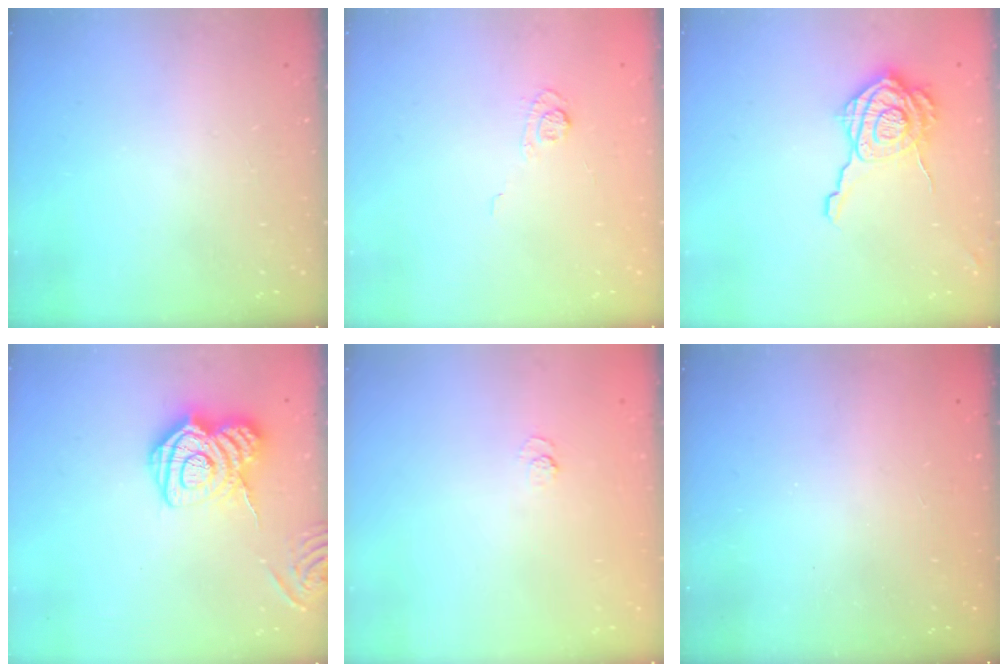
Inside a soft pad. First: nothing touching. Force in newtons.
{"total": 5.8, "press": 5.7, "slide": 1.4}
{"total": 14.9, "press": 14.9, "slide": 0.8}
{"total": 12.0, "press": 12.0, "slide": 0.9}
{"total": 2.0, "press": 1.5, "slide": 1.3}
{"total": 2.3, "press": 2.2, "slide": 0.8}